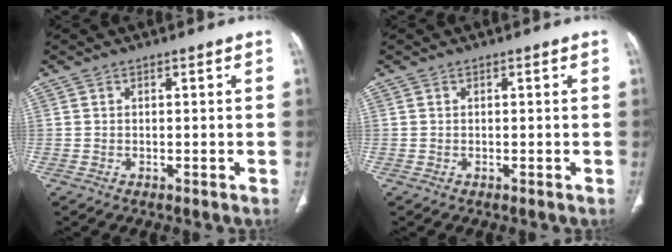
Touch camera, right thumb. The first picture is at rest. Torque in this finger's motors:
{"motor_torque": [0.00, 0.02, -0.24, 0.22, 0.01]}